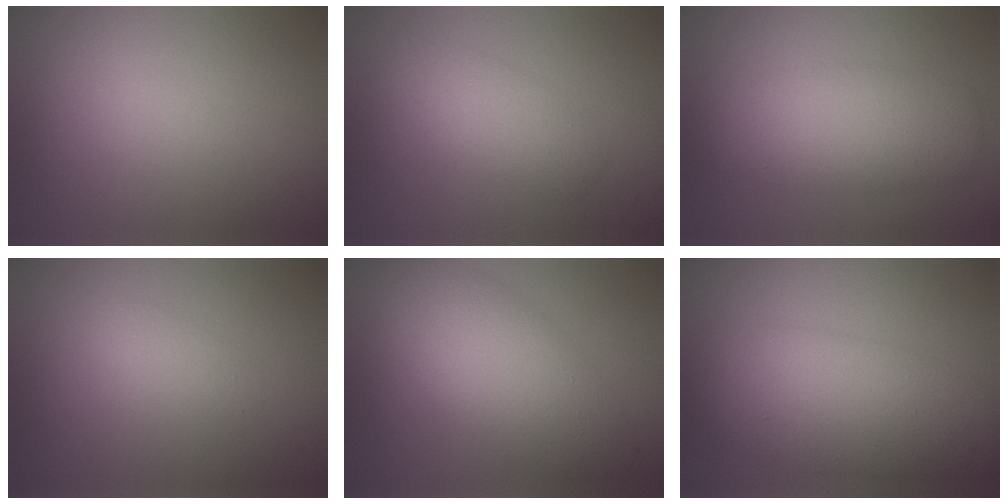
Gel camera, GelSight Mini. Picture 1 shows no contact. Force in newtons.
{"total": 2.9, "press": 2.9, "slide": 0.0}
{"total": 5.6, "press": 5.6, "slide": 0.2}
{"total": 1.0, "press": 1.0, "slide": 0.0}
{"total": 6.6, "press": 6.6, "slide": 0.1}
{"total": 8.3, "press": 8.2, "slide": 0.3}